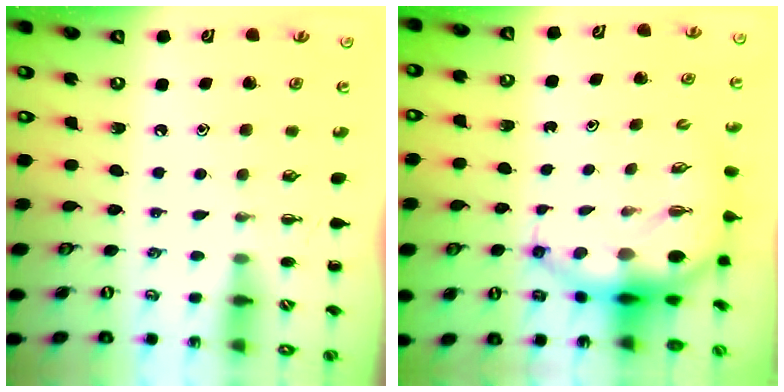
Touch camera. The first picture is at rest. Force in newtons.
{"total": 7.4, "press": 7.2, "slide": 1.9}